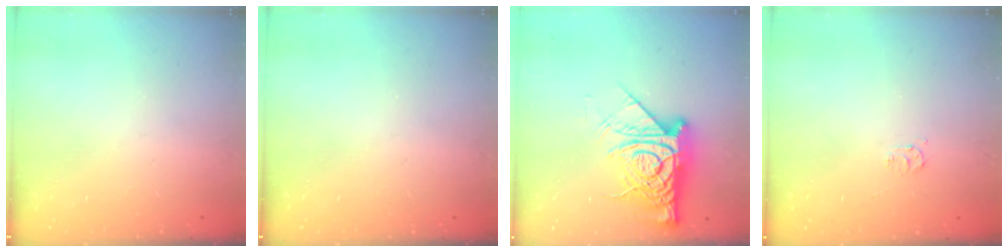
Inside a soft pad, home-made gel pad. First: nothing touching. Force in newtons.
{"total": 0.0}
{"total": 15.0, "press": 15.0, "slide": 1.3}
{"total": 4.0, "press": 3.9, "slide": 0.4}